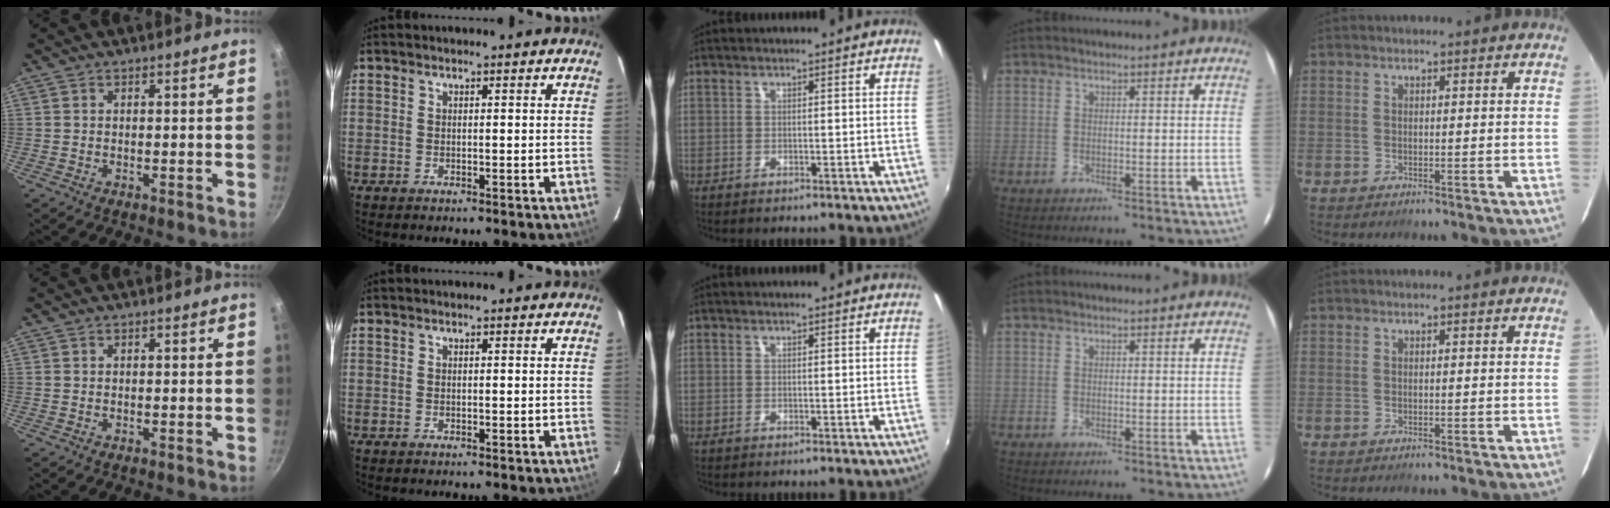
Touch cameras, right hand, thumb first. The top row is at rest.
{}